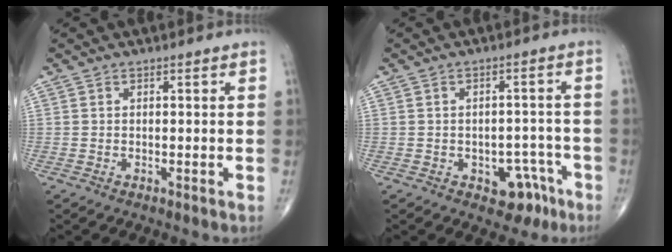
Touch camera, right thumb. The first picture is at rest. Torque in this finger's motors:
{"motor_torque": [1.78, 1.78, 0.16, -0.36, 0.07]}